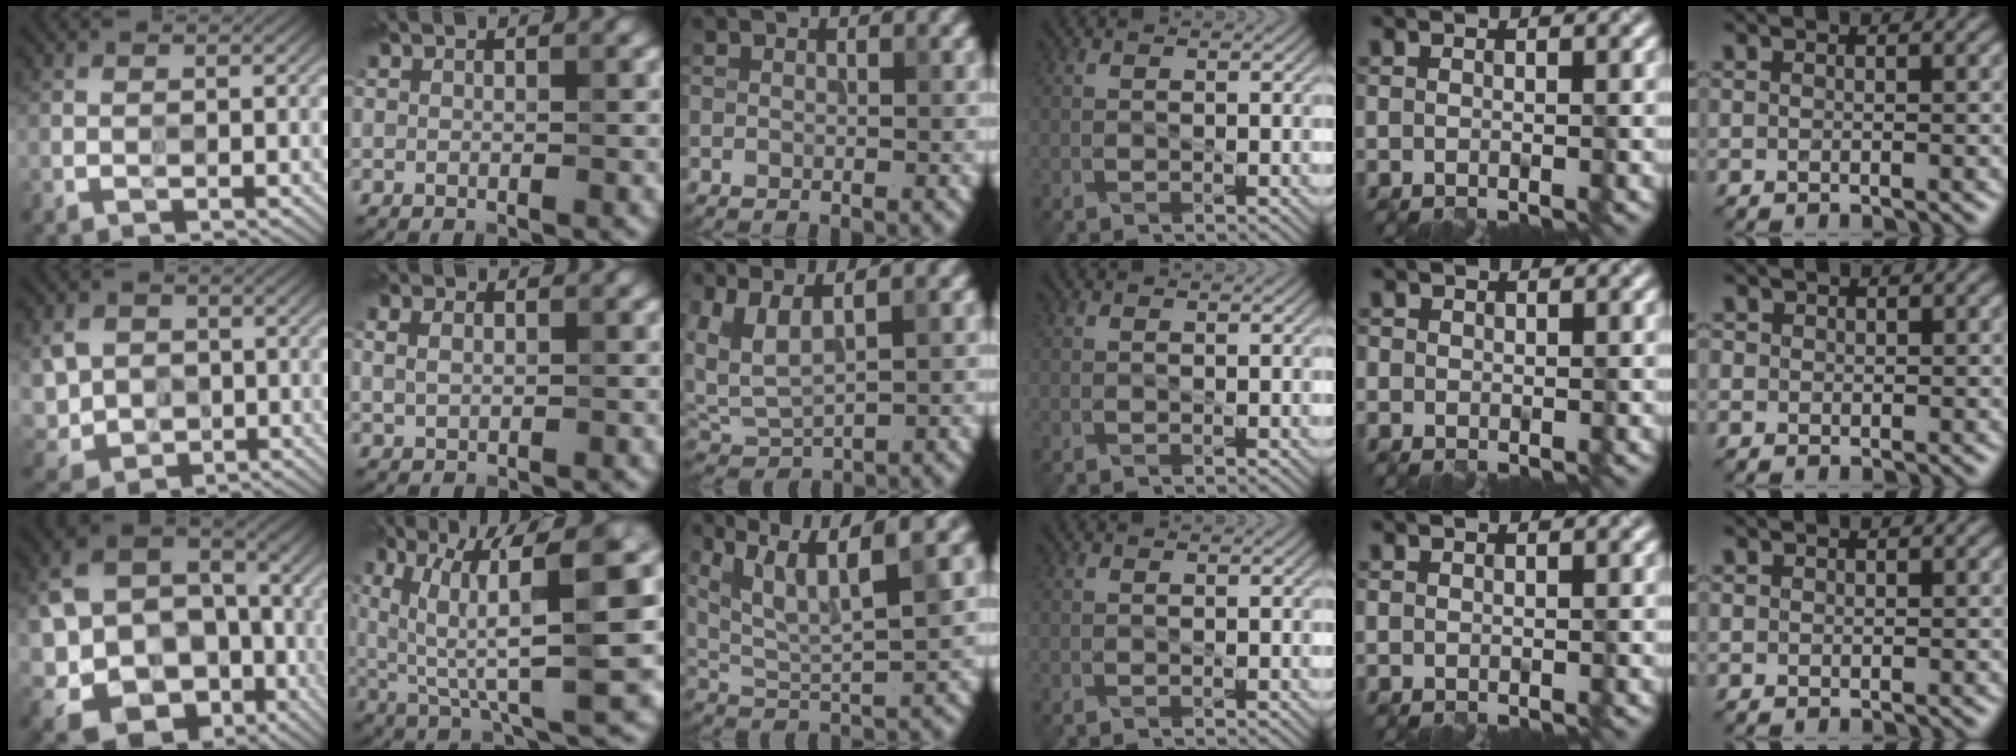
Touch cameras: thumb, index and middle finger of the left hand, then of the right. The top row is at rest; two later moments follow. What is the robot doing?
{"motion": "wipe", "object": "paper plate"}